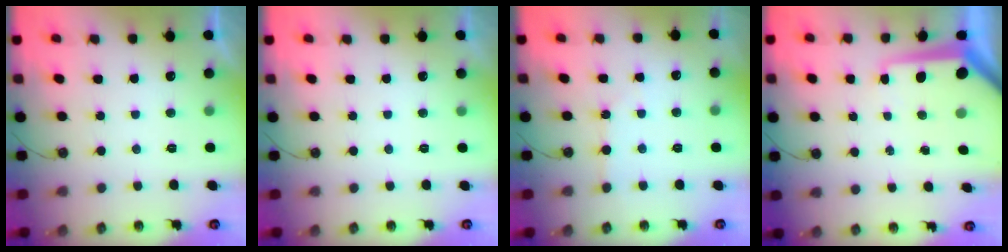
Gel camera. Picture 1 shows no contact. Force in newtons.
{"total": 0.0}
{"total": 2.4, "press": 2.3, "slide": 0.3}
{"total": 8.7, "press": 8.7, "slide": 0.8}